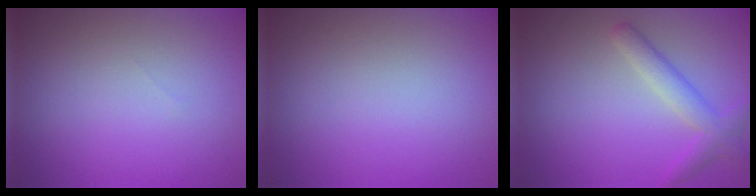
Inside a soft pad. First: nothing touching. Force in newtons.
{"total": 0.0}
{"total": 2.9, "press": 2.9, "slide": 0.1}